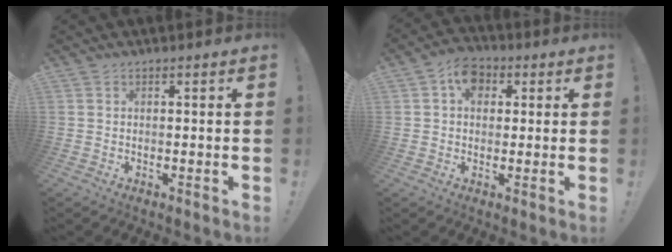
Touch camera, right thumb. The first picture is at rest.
{"total": 7.3, "force": [1.8, 5.6, 4.3], "torque": [-0.066, 0.008, 0.034]}